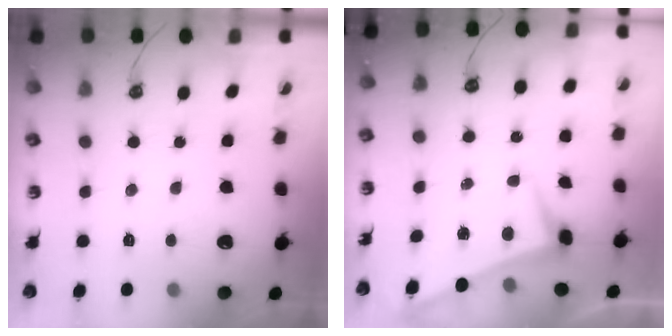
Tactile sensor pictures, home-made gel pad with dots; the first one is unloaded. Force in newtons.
{"total": 1.2, "press": 1.2, "slide": 0.1}